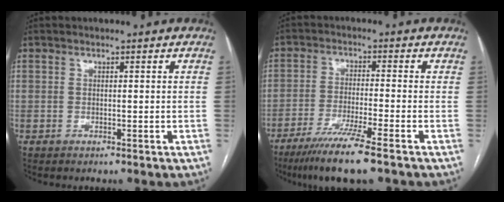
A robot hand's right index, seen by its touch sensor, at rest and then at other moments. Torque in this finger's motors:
{"motor_torque": [0.60, -0.45, 0.52, 0.17]}